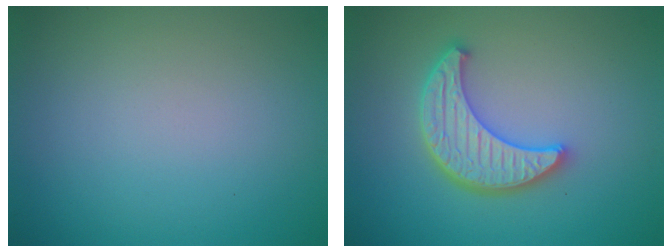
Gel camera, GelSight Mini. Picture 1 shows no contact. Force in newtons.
{"total": 4.6, "press": 4.0, "slide": 2.4}